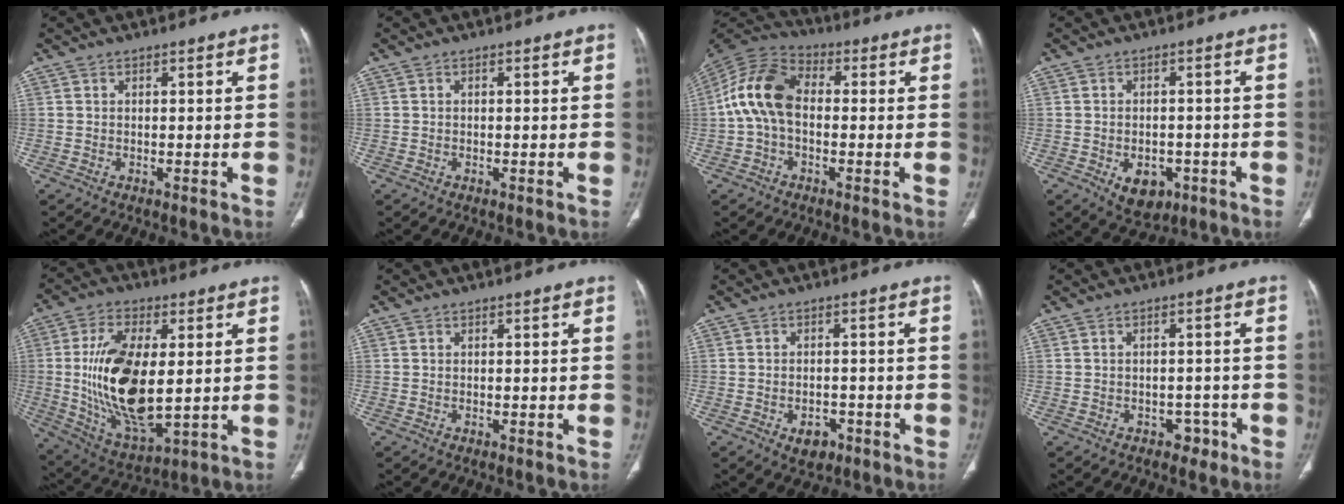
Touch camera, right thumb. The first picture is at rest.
{"total": 0.0}
{"total": 11.9, "force": [-0.3, 7.8, 9.0], "torque": [-0.172, 0.031, -0.019]}
{"total": 6.8, "force": [-2.7, 4.7, 4.2], "torque": [-0.045, 0.012, -0.025]}
{"total": 19.3, "force": [0.9, 9.2, 16.9], "torque": [-0.316, -0.017, 0.029]}
{"total": 0.0}
{"total": 4.2, "force": [-2.1, 2.8, 2.4], "torque": [-0.024, 0.011, -0.024]}
{"total": 3.1, "force": [-1.8, 2.3, 1.1], "torque": [0.004, 0.016, -0.020]}